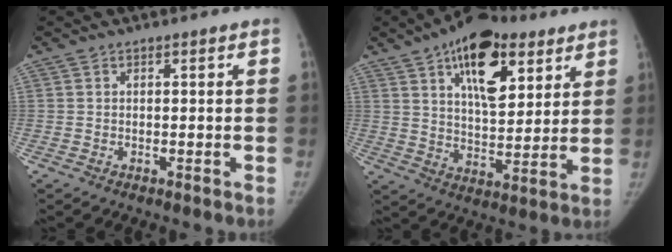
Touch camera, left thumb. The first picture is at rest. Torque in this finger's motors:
{"motor_torque": [0.36, 0.24, 1.80, -0.97, 0.40]}